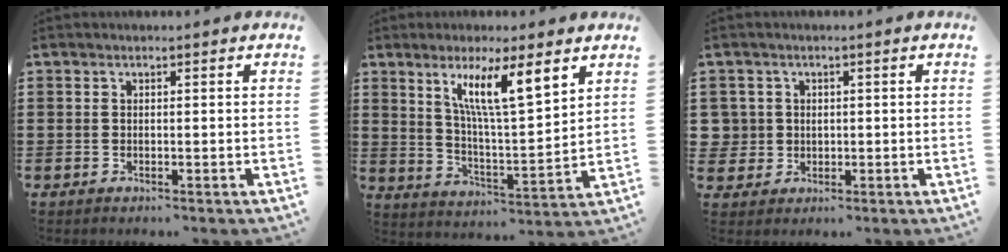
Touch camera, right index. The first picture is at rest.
{"total": 10.1, "force": [5.4, 1.7, 8.4], "torque": [-0.160, -0.012, 0.087]}
{"total": 2.8, "force": [0.2, 2.8, 0.3], "torque": [-0.023, 0.007, 0.002]}